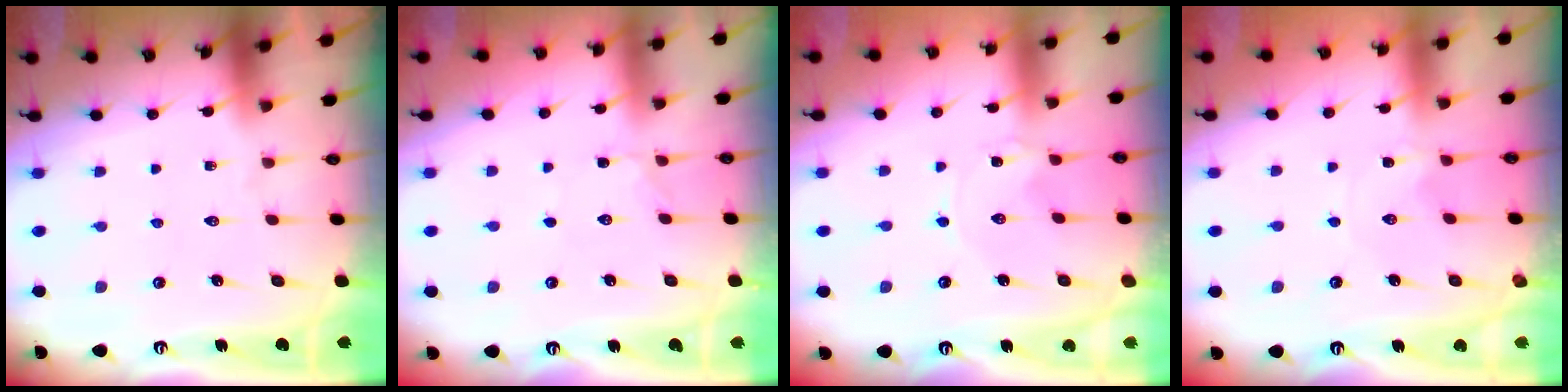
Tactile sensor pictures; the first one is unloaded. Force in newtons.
{"total": 1.8, "press": 1.8, "slide": 0.4}
{"total": 0.0}
{"total": 0.0}